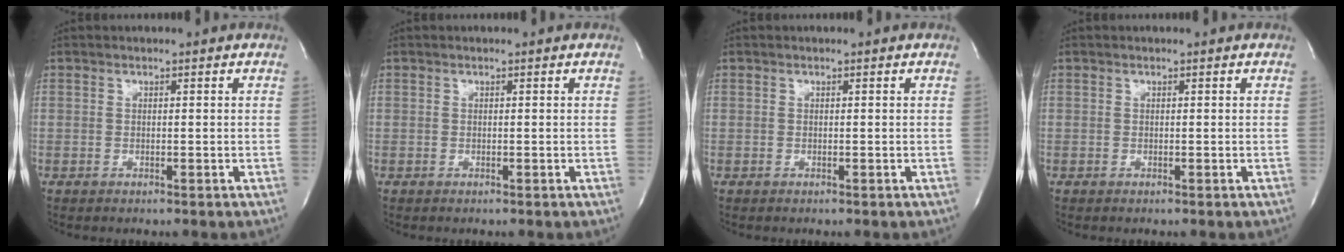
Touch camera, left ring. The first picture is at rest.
{"total": 0.0}
{"total": 0.0}
{"total": 0.0}